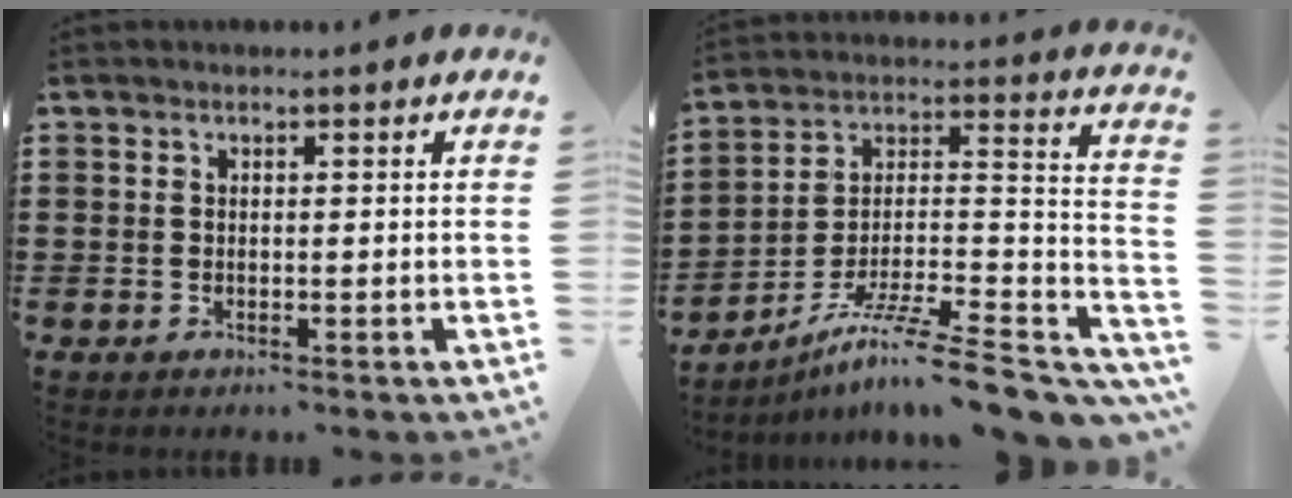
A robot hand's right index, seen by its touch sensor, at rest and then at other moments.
{"total": 11.6, "force": [-8.8, 1.5, 7.5], "torque": [-0.114, 0.016, -0.158]}